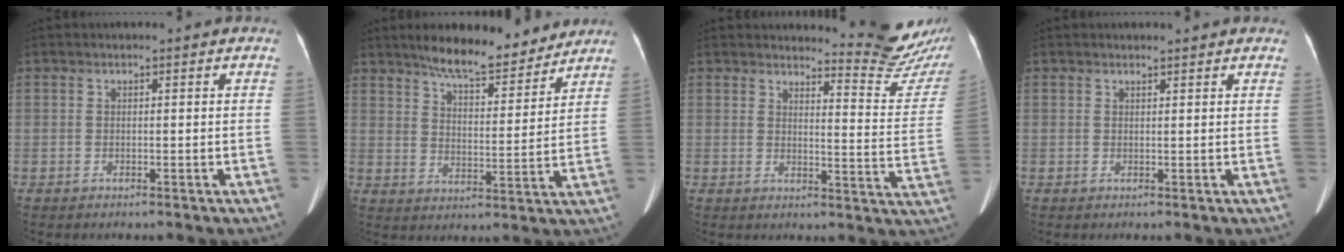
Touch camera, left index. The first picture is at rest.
{"total": 11.4, "force": [10.0, 2.6, 4.9], "torque": [-0.070, 0.003, 0.151]}
{"total": 10.5, "force": [10.4, -0.5, 0.8], "torque": [-0.005, -0.090, 0.112]}
{"total": 2.4, "force": [2.3, 0.4, 0.6], "torque": [-0.014, 0.011, 0.022]}